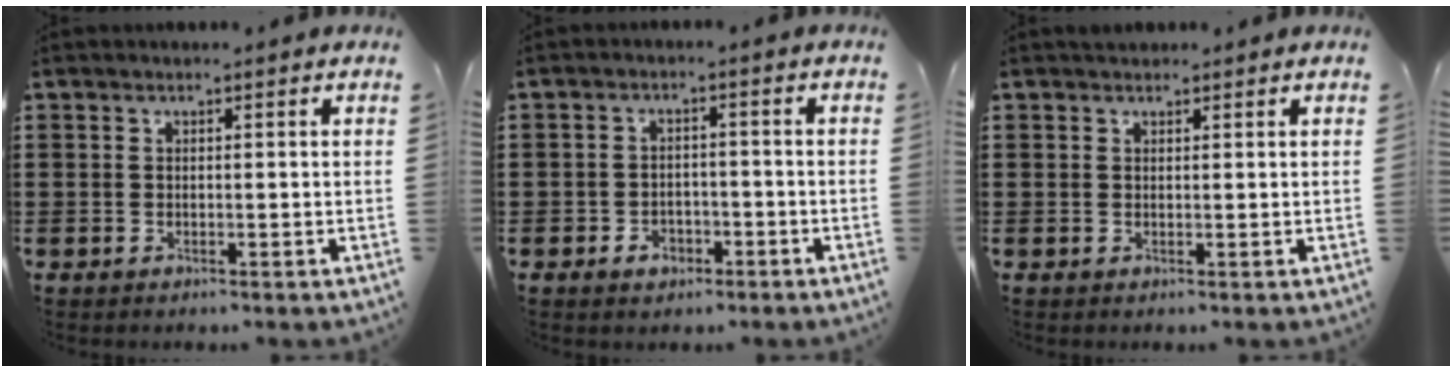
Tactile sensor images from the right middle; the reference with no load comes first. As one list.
[{"total": 2.5, "force": [-1.7, 1.4, 1.2], "torque": [-0.025, -0.001, -0.035]}, {"total": 0.9, "force": [0.9, 0.3, -0.1], "torque": [0.000, 0.001, 0.017]}]